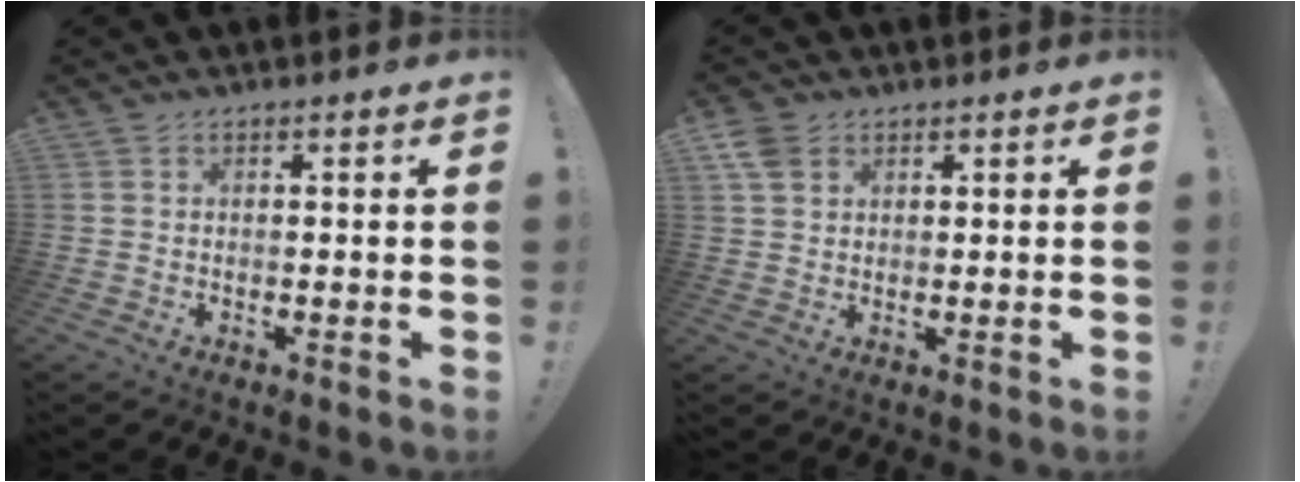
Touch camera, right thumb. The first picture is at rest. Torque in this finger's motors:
{"motor_torque": [0.26, -0.11, 0.31, 0.22, -0.01]}